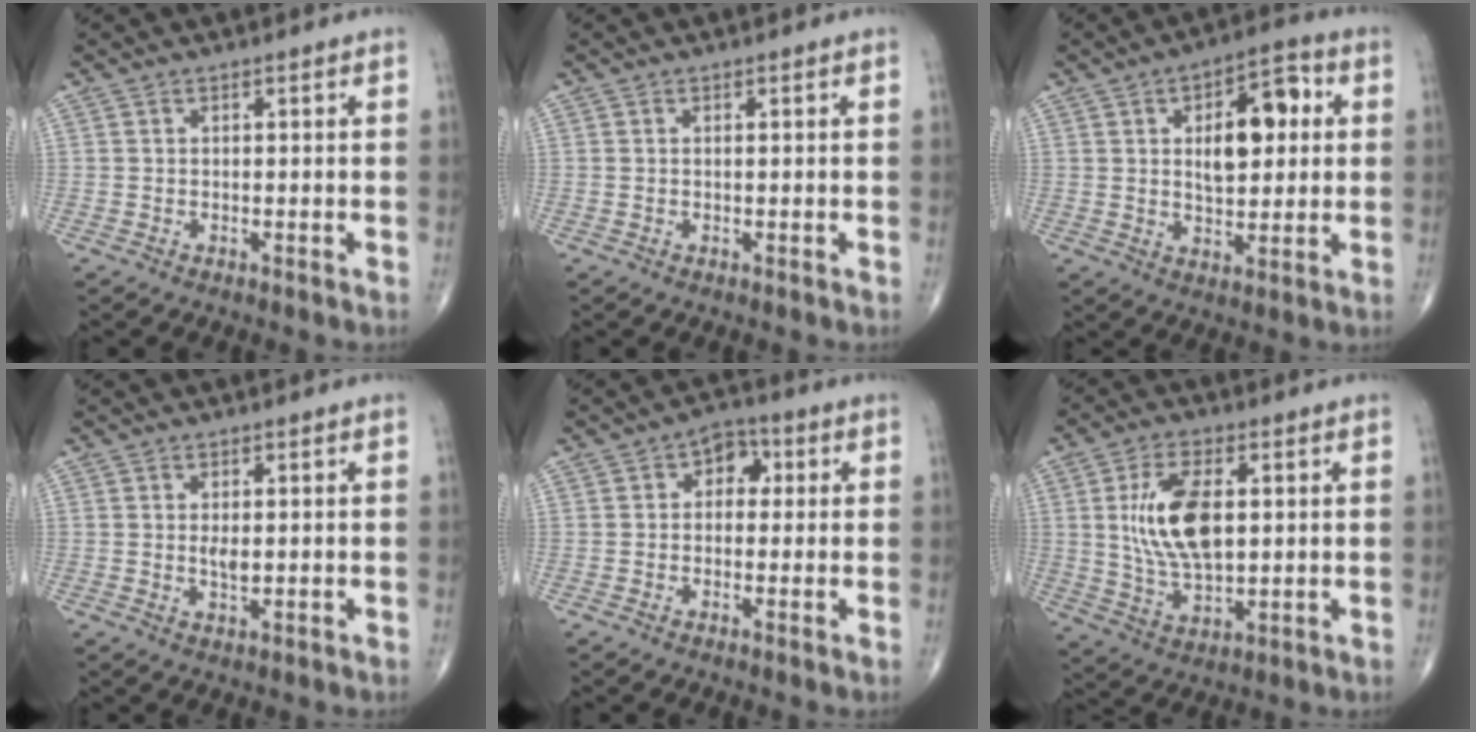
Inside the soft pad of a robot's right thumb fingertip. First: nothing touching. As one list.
[{"total": 0.0}, {"total": 12.7, "force": [2.6, 6.5, 10.6], "torque": [-0.120, 0.009, 0.037]}, {"total": 2.3, "force": [0.1, 1.0, 2.0], "torque": [-0.035, -0.004, 0.001]}, {"total": 5.0, "force": [0.8, 3.5, 3.4], "torque": [-0.018, 0.015, 0.001]}, {"total": 13.5, "force": [2.1, 6.8, 11.5], "torque": [-0.211, -0.008, 0.043]}]